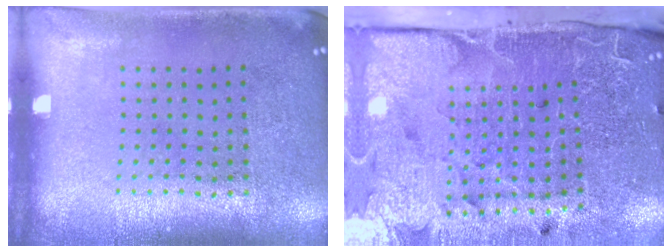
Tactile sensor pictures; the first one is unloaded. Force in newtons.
{"total": 4.1, "press": 3.7, "slide": 1.9}